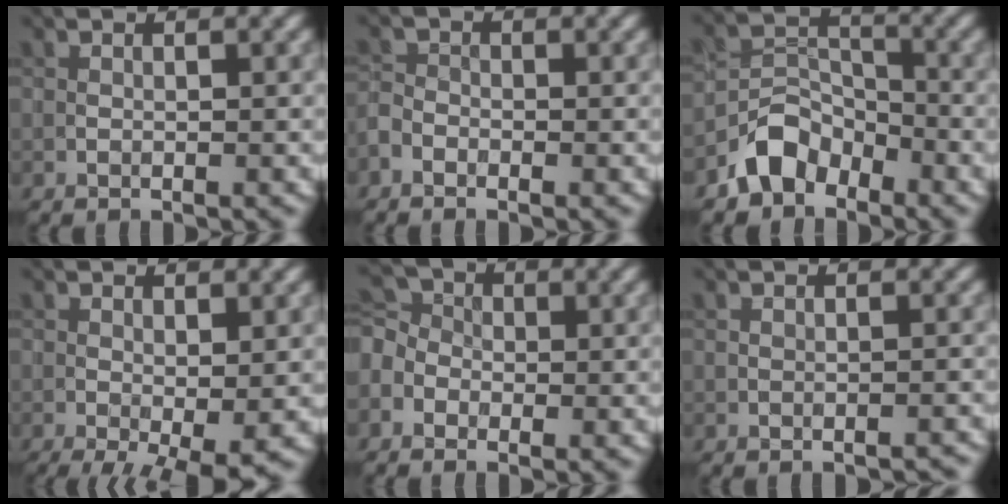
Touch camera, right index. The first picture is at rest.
{"total": 1.5, "force": [-1.1, 0.9, 0.7], "torque": [-0.015, 0.002, -0.027]}
{"total": 4.1, "force": [-2.9, 2.7, 1.2], "torque": [-0.012, 0.007, -0.059]}
{"total": 4.6, "force": [-1.7, 1.5, 4.1], "torque": [-0.062, -0.010, -0.022]}
{"total": 4.1, "force": [-1.3, 3.3, 2.1], "torque": [-0.044, 0.008, -0.033]}
{"total": 0.9, "force": [-0.9, 0.2, 0.1], "torque": [0.003, 0.005, -0.014]}